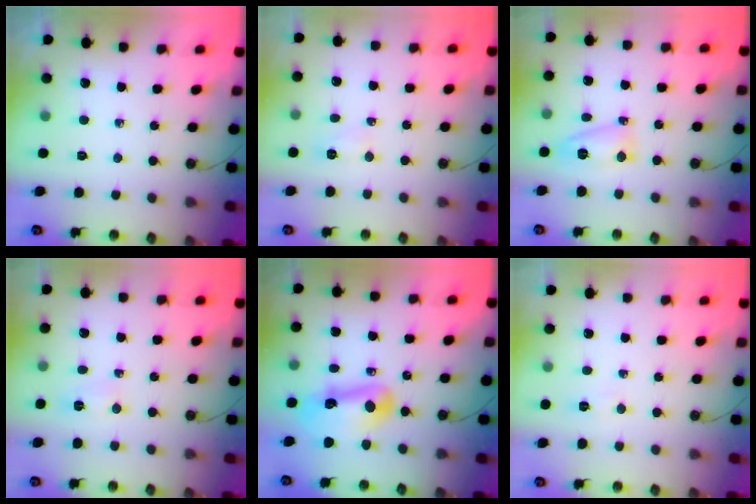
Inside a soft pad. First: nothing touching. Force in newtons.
{"total": 3.5, "press": 3.4, "slide": 0.6}
{"total": 9.1, "press": 6.2, "slide": 6.6}
{"total": 18.5, "press": 4.2, "slide": 18.0}
{"total": 13.8, "press": 13.7, "slide": 1.5}
{"total": 3.0, "press": 3.0, "slide": 0.5}